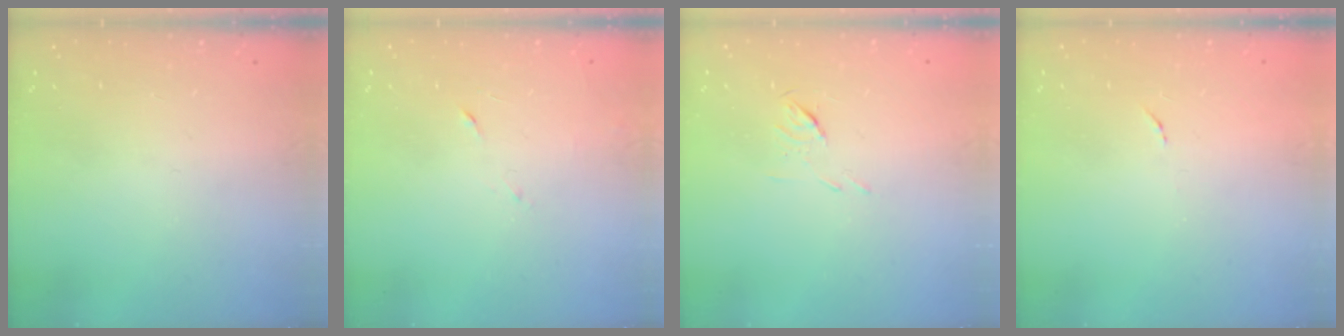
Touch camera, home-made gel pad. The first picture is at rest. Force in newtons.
{"total": 3.8, "press": 3.7, "slide": 0.9}
{"total": 4.1, "press": 3.9, "slide": 1.2}
{"total": 4.2, "press": 4.2, "slide": 0.3}